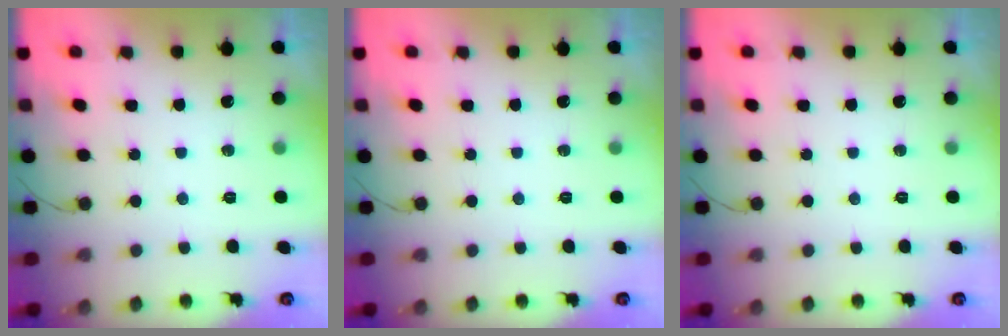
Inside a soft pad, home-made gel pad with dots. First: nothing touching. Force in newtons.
{"total": 0.0}
{"total": 0.0}